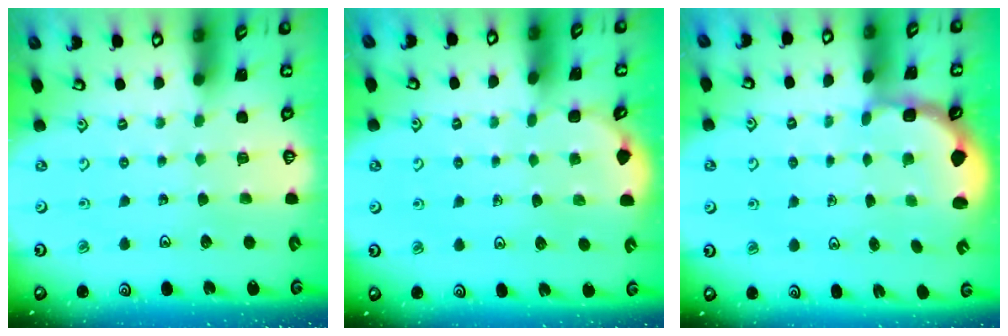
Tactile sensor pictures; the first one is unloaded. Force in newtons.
{"total": 2.4, "press": 2.0, "slide": 1.3}
{"total": 2.9, "press": 1.8, "slide": 2.2}